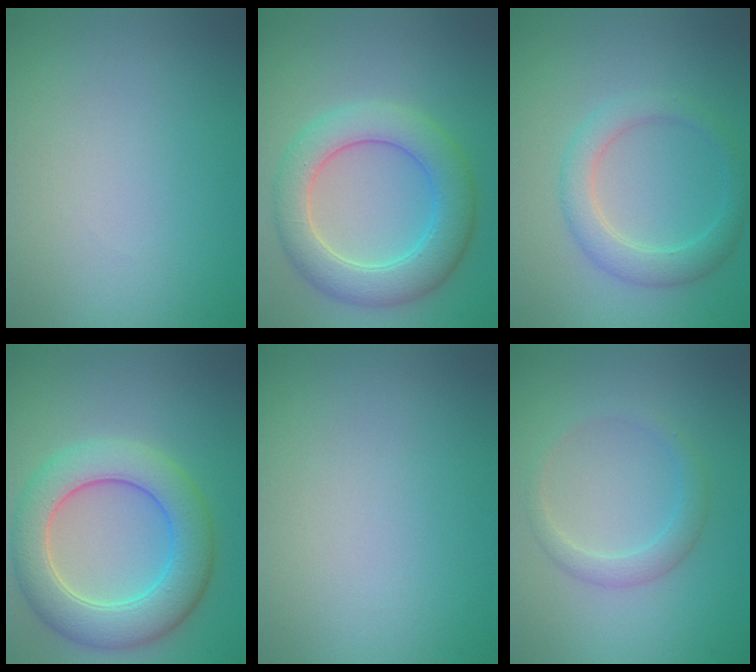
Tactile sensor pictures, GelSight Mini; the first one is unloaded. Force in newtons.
{"total": 6.1, "press": 6.1, "slide": 0.1}
{"total": 3.2, "press": 3.2, "slide": 0.2}
{"total": 7.2, "press": 7.2, "slide": 0.3}
{"total": 0.0}
{"total": 2.0, "press": 2.0, "slide": 0.1}